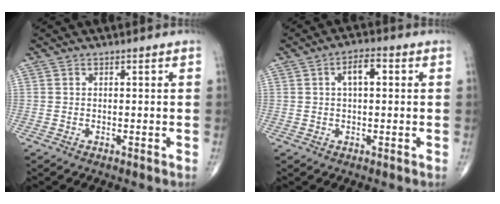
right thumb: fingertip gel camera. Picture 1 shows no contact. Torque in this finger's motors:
{"motor_torque": [-0.08, 1.20, 0.28, 0.05, 0.07]}